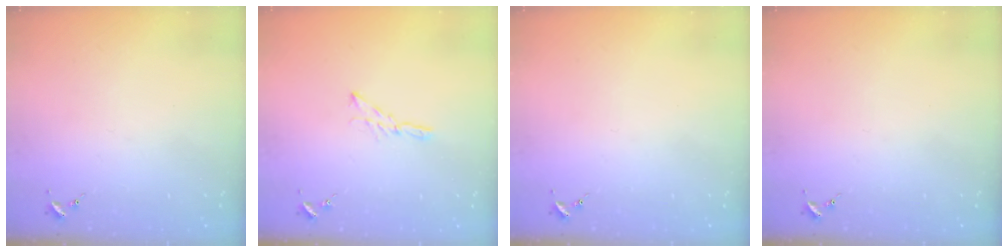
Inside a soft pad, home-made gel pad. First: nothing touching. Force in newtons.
{"total": 4.7, "press": 4.7, "slide": 0.1}
{"total": 0.0}
{"total": 0.0}